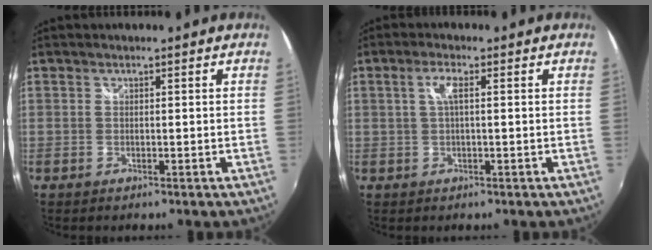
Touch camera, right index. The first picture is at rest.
{"total": 2.8, "force": [0.4, 0.3, 2.8], "torque": [-0.055, 0.004, 0.007]}